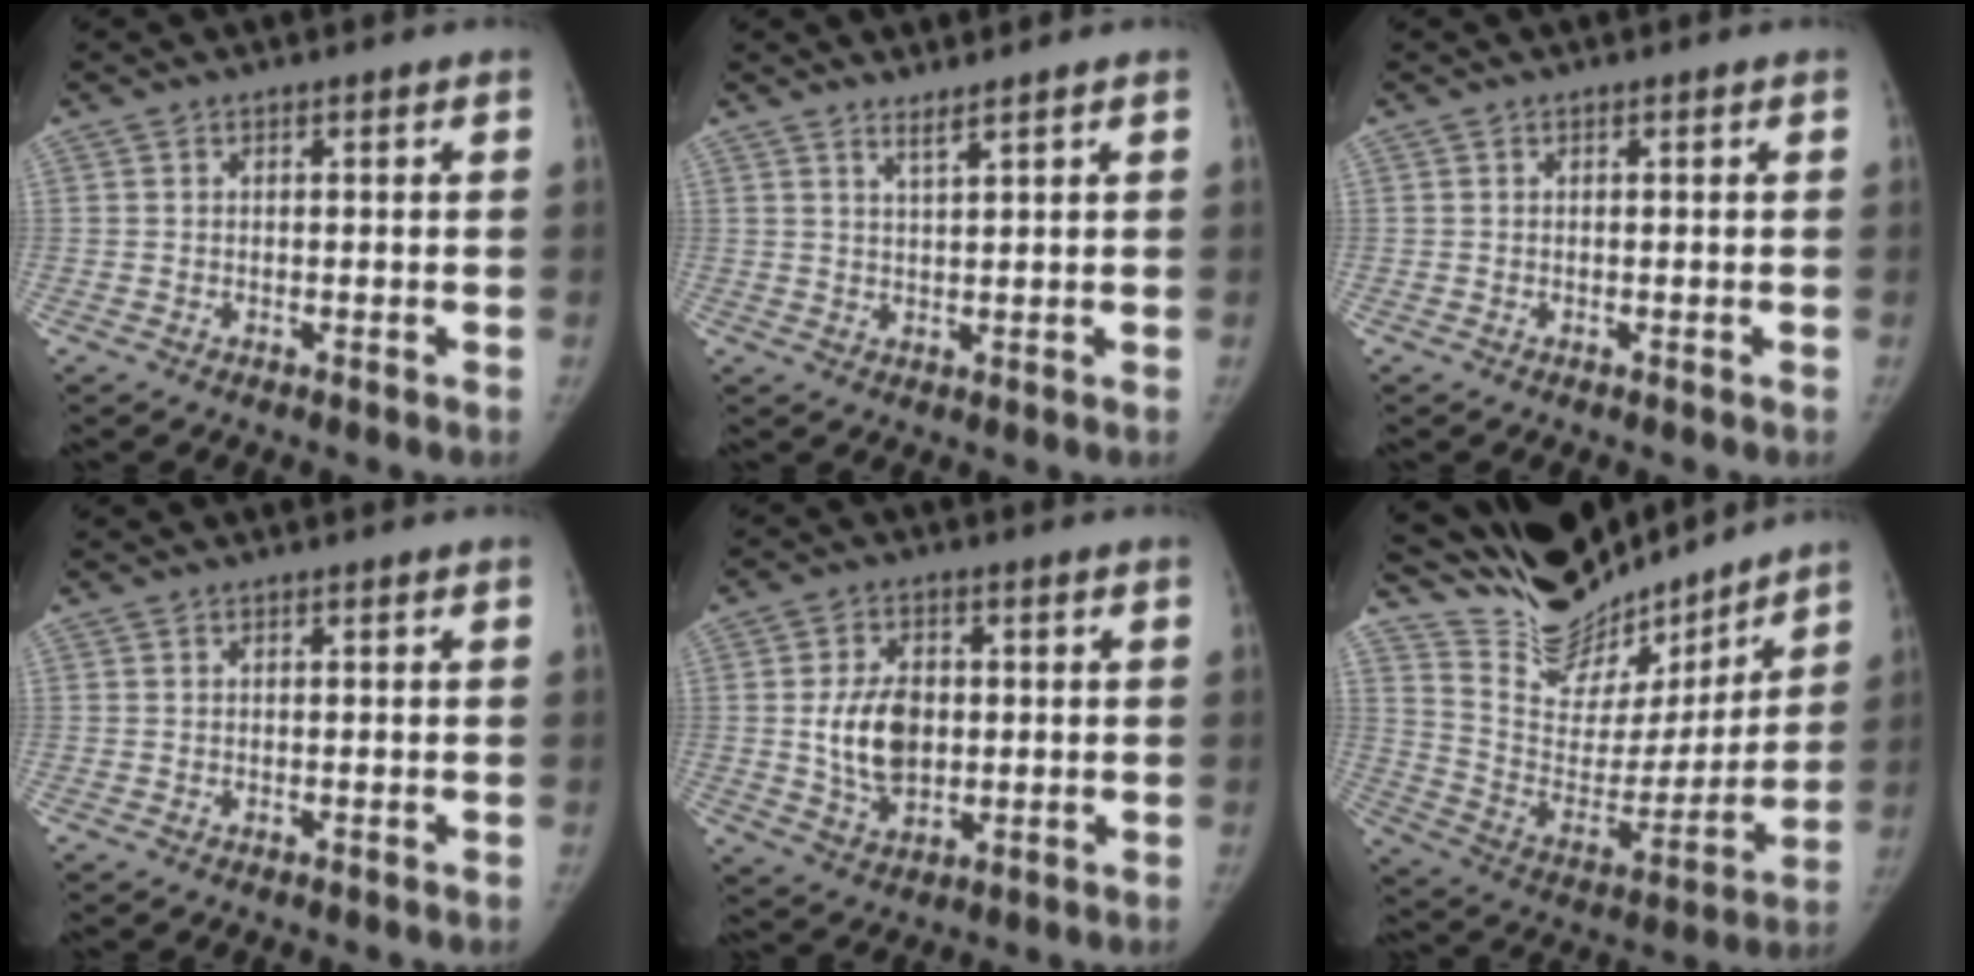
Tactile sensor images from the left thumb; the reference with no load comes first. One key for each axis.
{"total": 1.5, "fx": 1.3, "fy": -0.1, "fz": 0.7, "tx": -0.010, "ty": -0.014, "tz": 0.026}
{"total": 0.0}
{"total": 0.0}
{"total": 10.0, "fx": 0.4, "fy": 6.7, "fz": 7.4, "tx": -0.116, "ty": -0.006, "tz": 0.014}
{"total": 23.5, "fx": 20.9, "fy": 7.8, "fz": 7.3, "tx": -0.084, "ty": -0.119, "tz": 0.347}